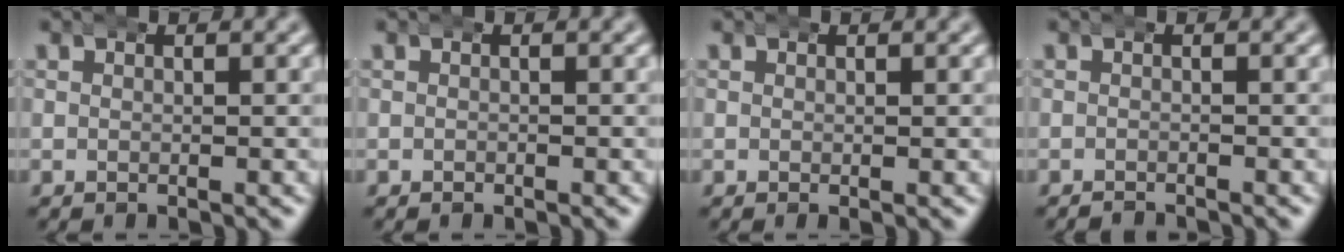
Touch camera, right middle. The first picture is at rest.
{"total": 0.0}
{"total": 0.0}
{"total": 1.2, "force": [-1.1, 0.0, -0.1], "torque": [-0.003, -0.008, -0.017]}